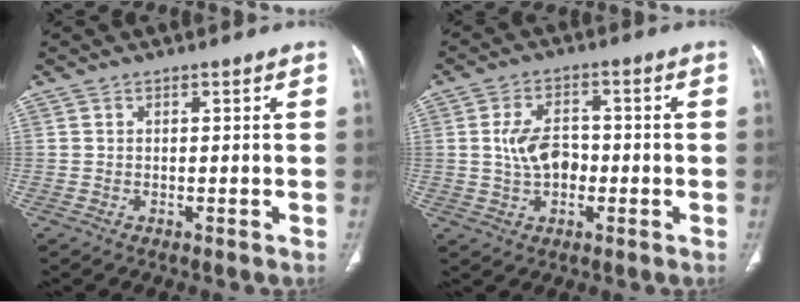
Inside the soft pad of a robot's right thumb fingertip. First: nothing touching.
{"total": 7.4, "force": [-0.5, 4.9, 5.5], "torque": [-0.091, 0.016, -0.009]}